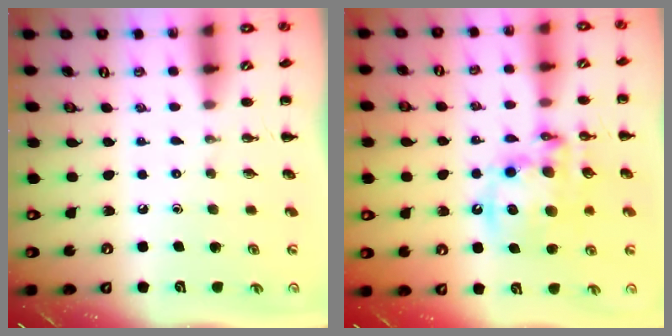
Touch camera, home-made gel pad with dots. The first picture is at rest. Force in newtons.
{"total": 14.6, "press": 14.1, "slide": 3.6}